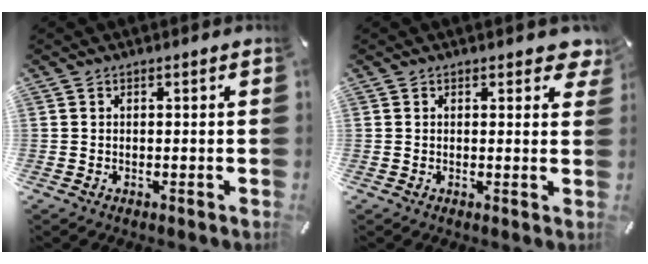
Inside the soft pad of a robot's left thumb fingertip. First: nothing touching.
{"total": 2.3, "force": [1.5, 1.2, 1.3], "torque": [-0.007, -0.004, 0.022]}